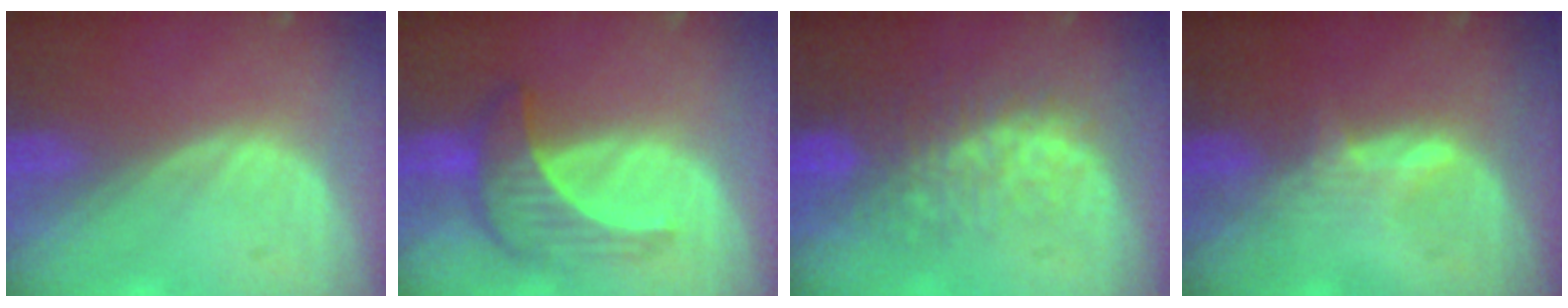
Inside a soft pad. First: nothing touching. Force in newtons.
{"total": 7.0, "press": 6.6, "slide": 2.2}
{"total": 9.5, "press": 8.2, "slide": 4.8}
{"total": 2.6, "press": 2.5, "slide": 0.3}